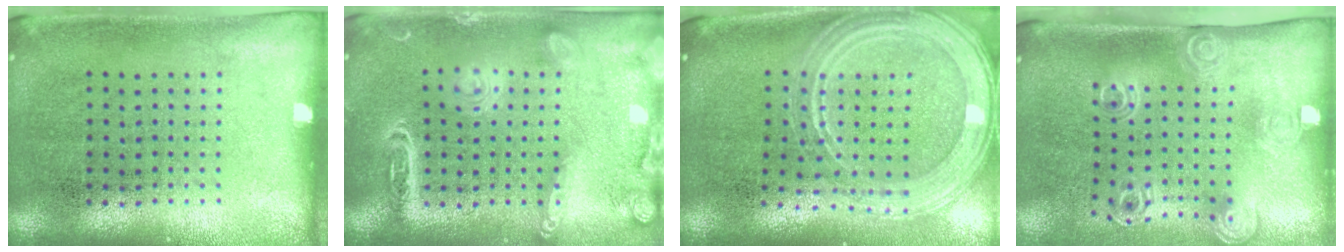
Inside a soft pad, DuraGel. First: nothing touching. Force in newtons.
{"total": 2.0, "press": 1.9, "slide": 0.1}
{"total": 2.3, "press": 2.0, "slide": 1.0}
{"total": 2.1, "press": 1.4, "slide": 1.5}